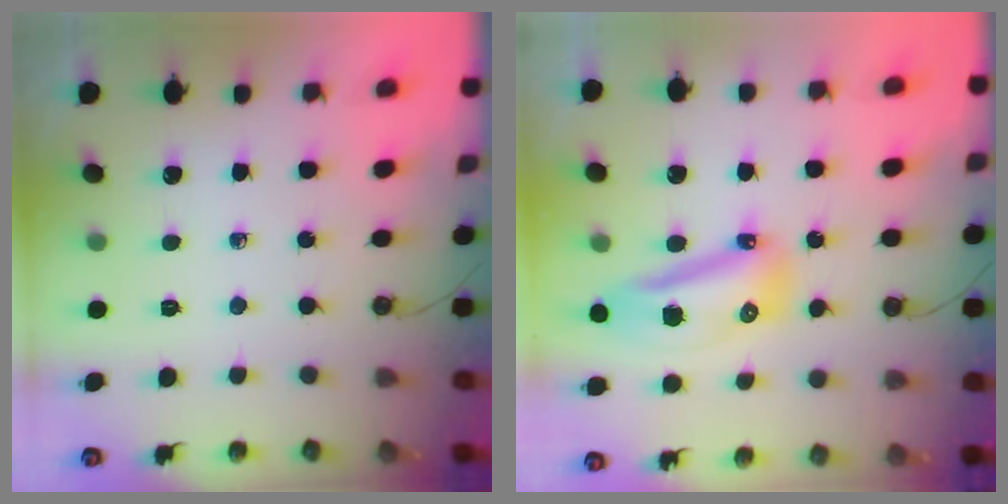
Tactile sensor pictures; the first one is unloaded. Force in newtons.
{"total": 13.0, "press": 12.9, "slide": 1.5}